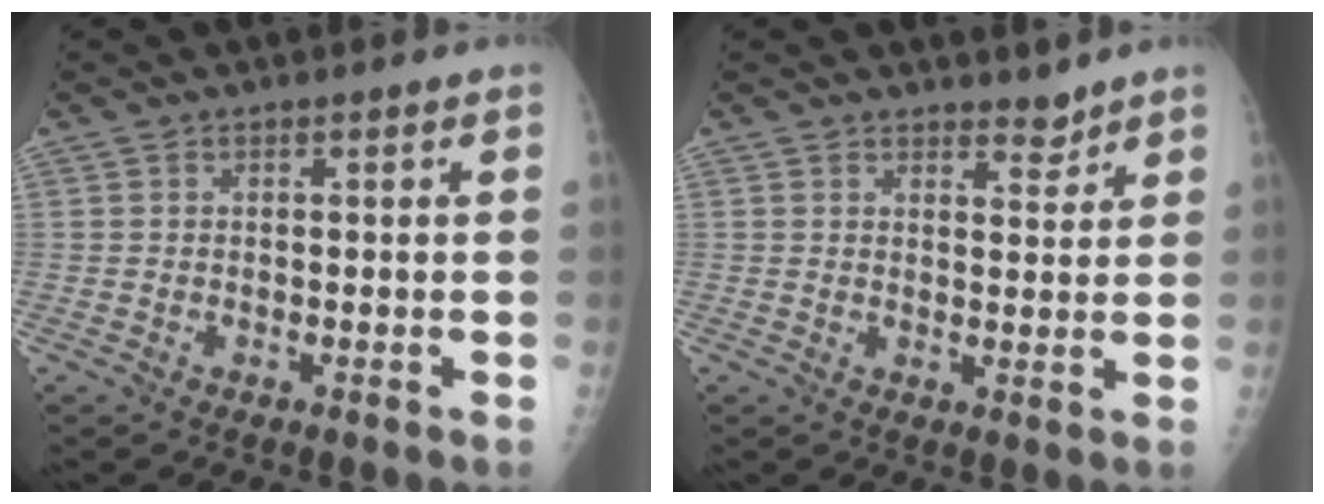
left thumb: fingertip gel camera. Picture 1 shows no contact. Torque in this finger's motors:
{"motor_torque": [0.16, 0.27, -0.28, -0.05, 0.02]}